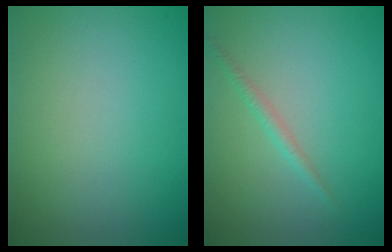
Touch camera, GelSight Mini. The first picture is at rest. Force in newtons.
{"total": 1.1, "press": 1.1, "slide": 0.0}